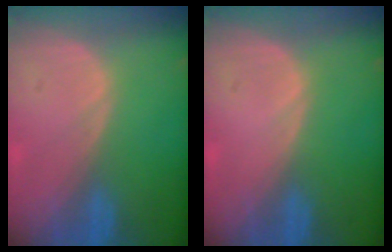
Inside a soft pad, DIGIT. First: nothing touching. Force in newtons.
{"total": 0.0}